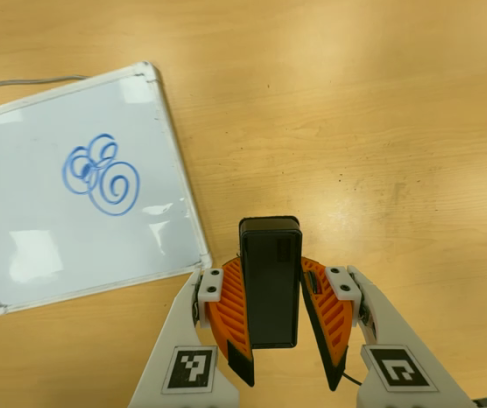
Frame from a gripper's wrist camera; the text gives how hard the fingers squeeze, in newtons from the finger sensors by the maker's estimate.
{"total": 6.2, "left": 5.8, "right": 6.5}